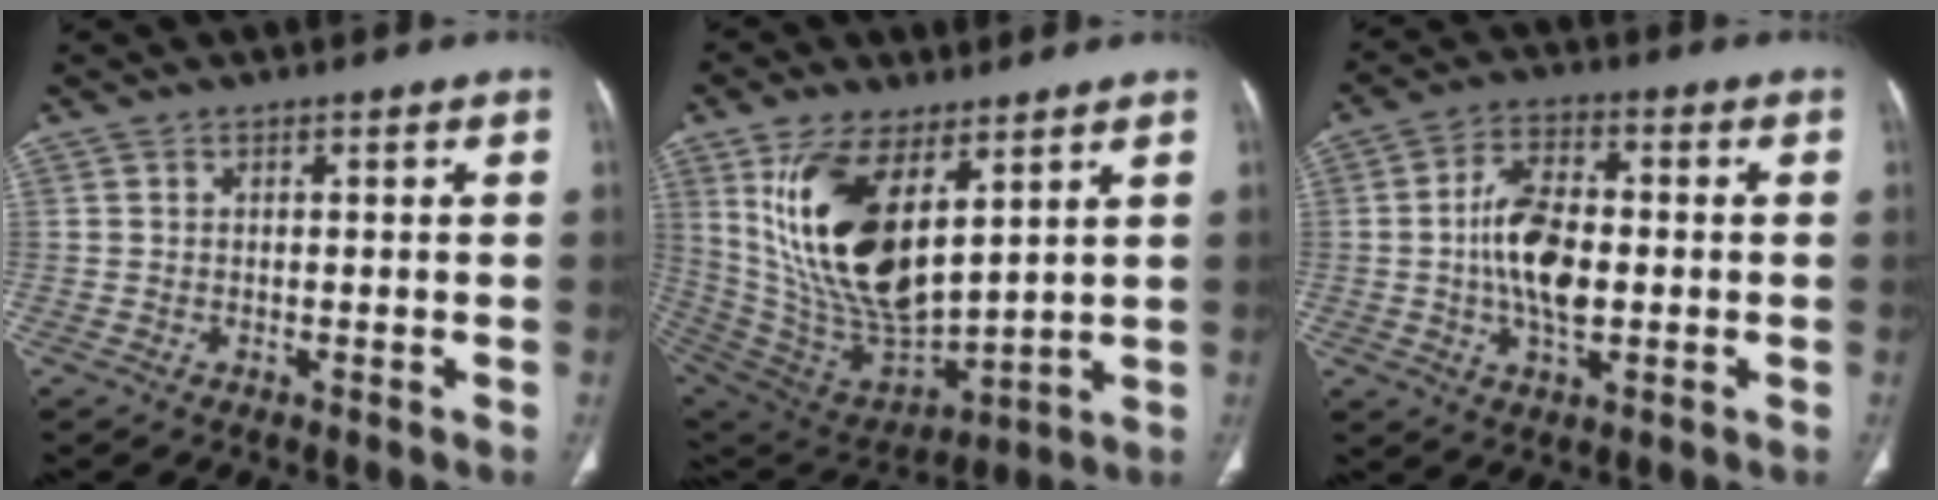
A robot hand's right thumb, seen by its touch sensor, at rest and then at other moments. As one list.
[{"total": 21.3, "force": [8.0, 10.0, 17.0], "torque": [-0.314, -0.038, 0.172]}, {"total": 11.3, "force": [-0.6, 6.1, 9.5], "torque": [-0.168, 0.009, -0.012]}]